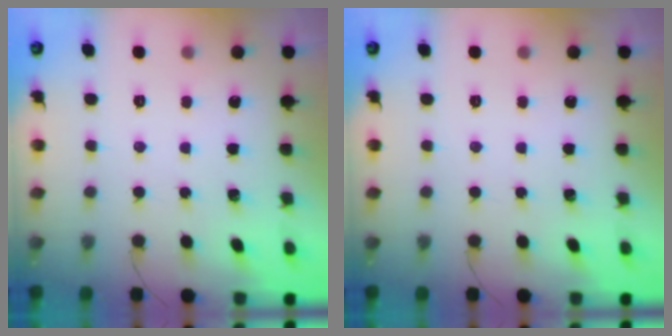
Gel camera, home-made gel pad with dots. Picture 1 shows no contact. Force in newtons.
{"total": 0.0}